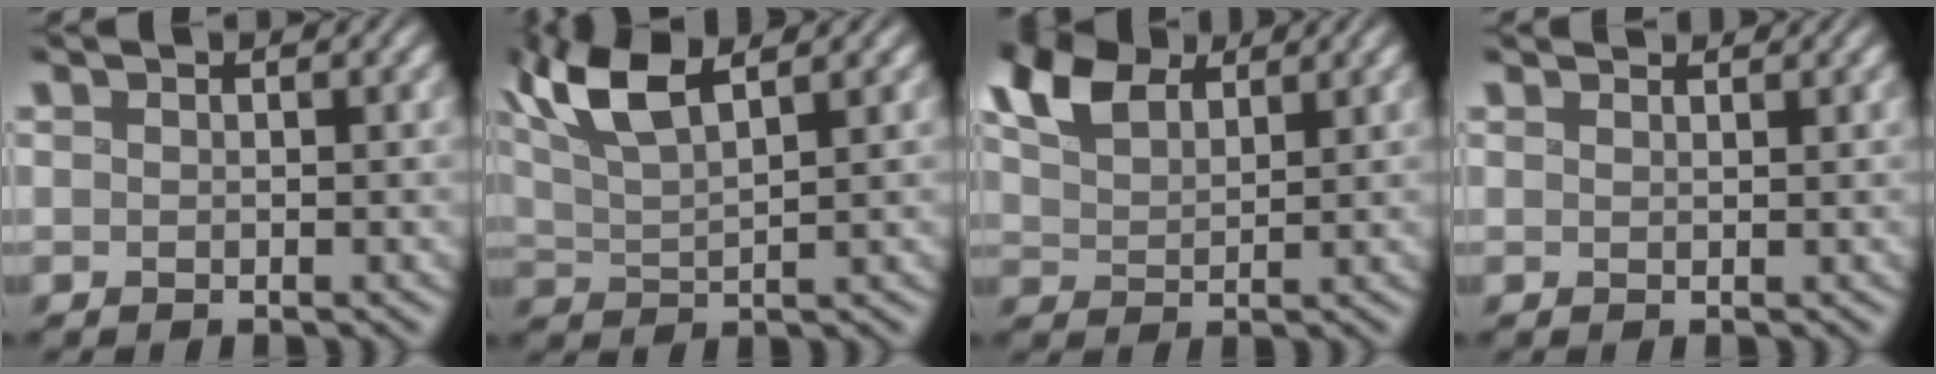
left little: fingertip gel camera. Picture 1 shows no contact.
{"total": 6.3, "force": [3.5, 1.7, 4.9], "torque": [-0.117, 0.023, 0.069]}
{"total": 6.2, "force": [3.7, 3.3, 3.6], "torque": [-0.104, 0.016, 0.073]}
{"total": 1.4, "force": [1.4, 0.1, 0.3], "torque": [-0.012, 0.009, 0.021]}